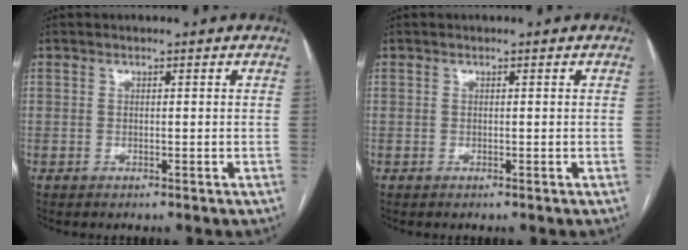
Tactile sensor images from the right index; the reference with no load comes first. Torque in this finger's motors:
{"motor_torque": [-0.02, -0.01, 0.00, 0.00]}